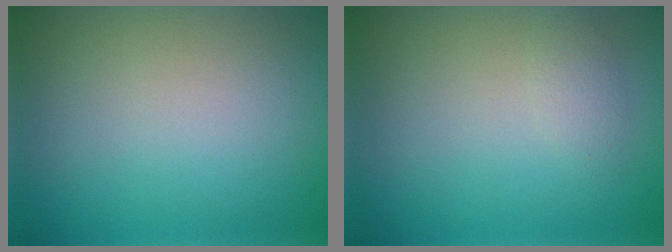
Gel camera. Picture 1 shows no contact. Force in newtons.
{"total": 1.2, "press": 1.2, "slide": 0.0}